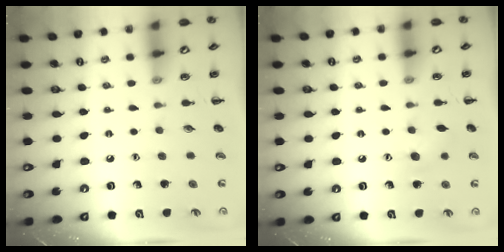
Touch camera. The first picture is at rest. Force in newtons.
{"total": 6.8, "press": 6.7, "slide": 1.3}